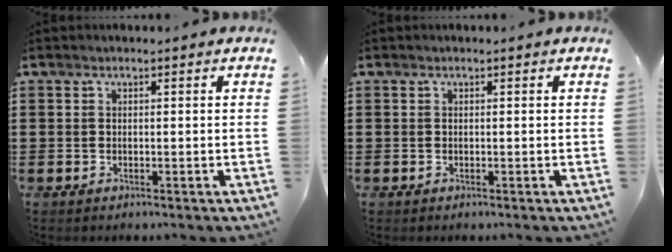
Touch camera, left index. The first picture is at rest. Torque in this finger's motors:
{"motor_torque": [-0.06, -0.04, 0.00, -0.01]}